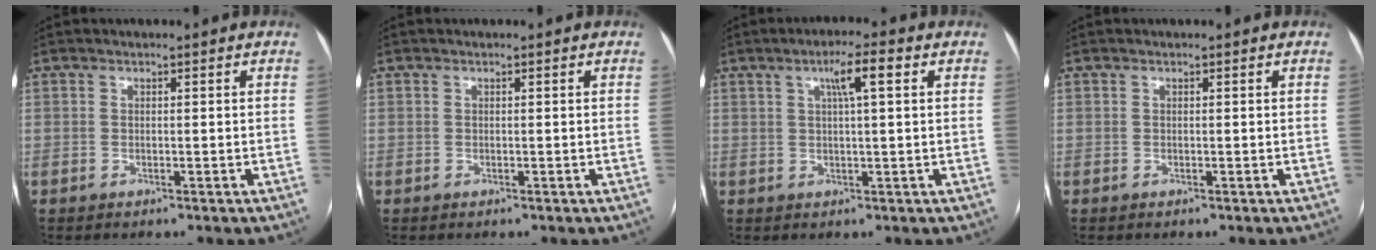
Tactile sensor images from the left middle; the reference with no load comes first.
{"total": 0.0}
{"total": 4.7, "force": [1.7, 0.2, 4.3], "torque": [-0.075, 0.009, 0.028]}
{"total": 0.0}